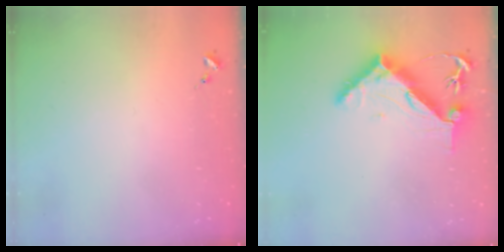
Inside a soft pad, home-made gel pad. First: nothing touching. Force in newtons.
{"total": 12.8, "press": 12.8, "slide": 1.2}